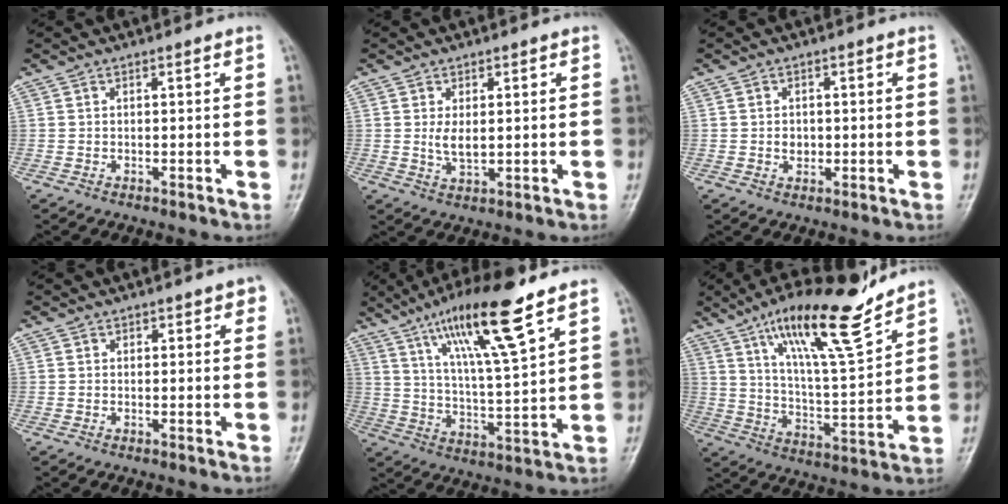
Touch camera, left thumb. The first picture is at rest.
{"total": 3.6, "force": [0.5, 2.0, 2.9], "torque": [-0.050, -0.011, 0.013]}
{"total": 2.4, "force": [-0.2, 2.1, 1.3], "torque": [-0.007, 0.003, -0.002]}
{"total": 2.1, "force": [1.1, 1.4, 1.1], "torque": [0.008, -0.003, 0.011]}
{"total": 17.0, "force": [10.2, 2.4, 13.4], "torque": [-0.229, -0.044, 0.186]}
{"total": 18.6, "force": [12.8, 3.7, 12.9], "torque": [-0.195, -0.068, 0.222]}